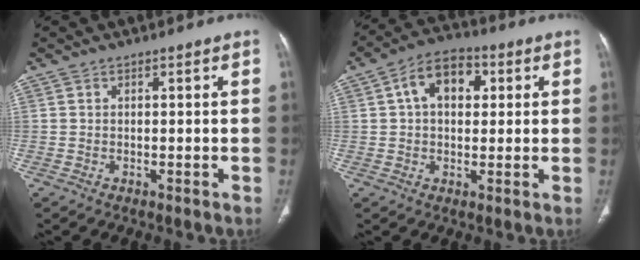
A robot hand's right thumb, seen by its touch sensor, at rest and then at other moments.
{"total": 9.7, "force": [2.4, 6.4, 6.8], "torque": [-0.088, 0.014, 0.031]}